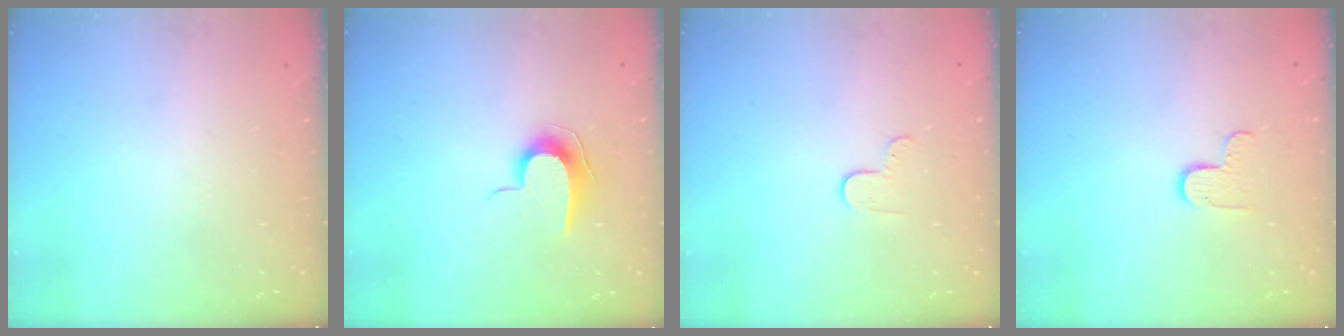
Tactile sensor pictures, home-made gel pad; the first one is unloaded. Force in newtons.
{"total": 8.3, "press": 8.2, "slide": 0.8}
{"total": 3.2, "press": 3.2, "slide": 0.3}
{"total": 5.5, "press": 5.5, "slide": 0.5}